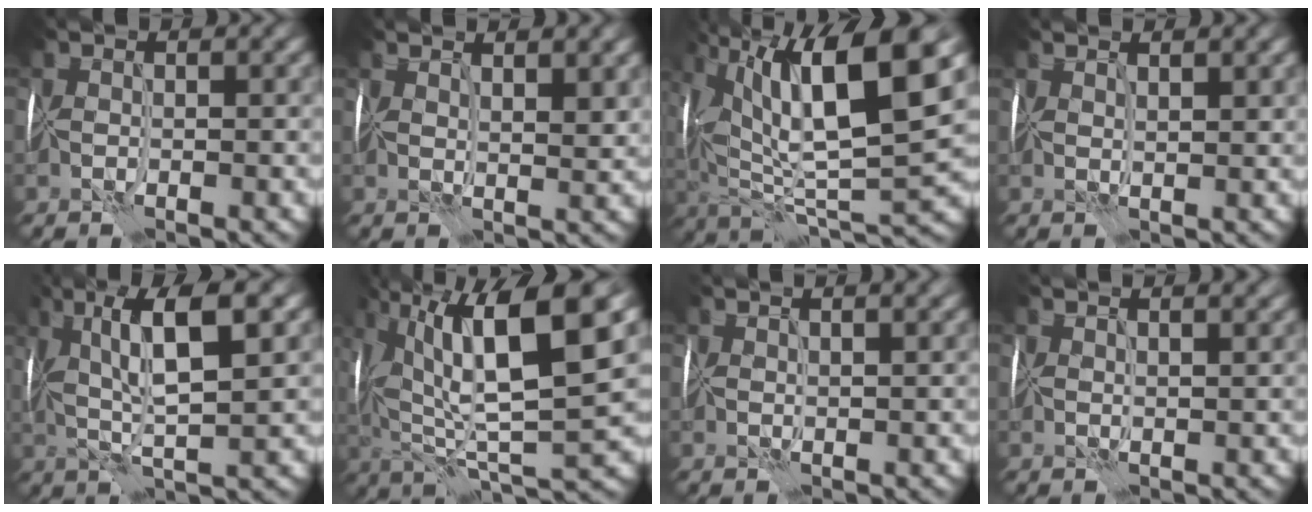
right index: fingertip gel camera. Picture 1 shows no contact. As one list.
[{"total": 3.8, "force": [2.6, 0.9, 2.6], "torque": [-0.033, 0.005, 0.049]}, {"total": 12.9, "force": [5.9, 3.5, 10.9], "torque": [-0.201, 0.021, 0.106]}, {"total": 2.2, "force": [2.0, 0.1, 1.0], "torque": [-0.009, 0.009, 0.038]}, {"total": 6.2, "force": [2.8, 0.8, 5.5], "torque": [-0.091, 0.021, 0.048]}, {"total": 11.6, "force": [5.2, 2.8, 10.0], "torque": [-0.179, 0.021, 0.100]}, {"total": 3.9, "force": [2.8, 1.2, 2.4], "torque": [-0.018, 0.022, 0.036]}, {"total": 3.7, "force": [2.9, 1.1, 2.0], "torque": [-0.013, 0.016, 0.037]}]